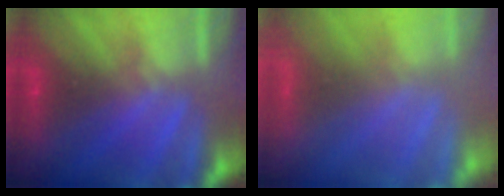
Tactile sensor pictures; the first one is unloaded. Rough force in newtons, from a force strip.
{"total": 8.4}